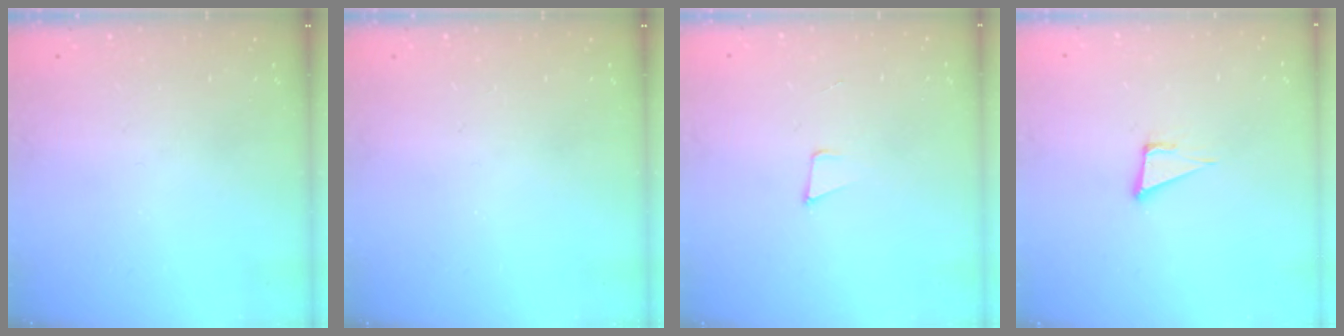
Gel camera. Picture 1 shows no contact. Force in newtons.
{"total": 0.0}
{"total": 3.9, "press": 2.9, "slide": 2.6}
{"total": 5.1, "press": 4.3, "slide": 2.8}